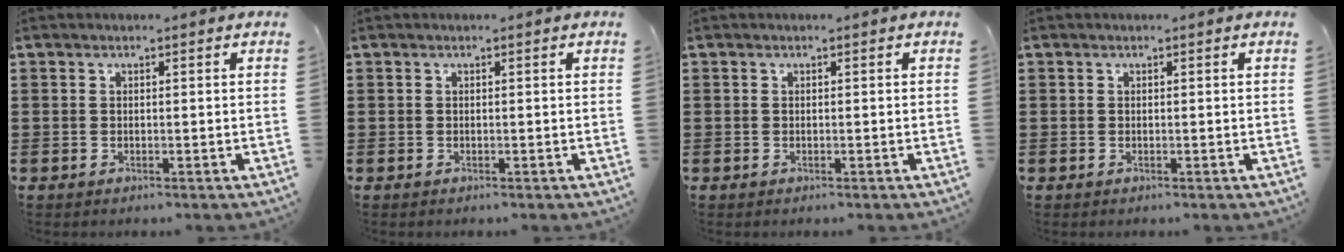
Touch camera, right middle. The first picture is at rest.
{"total": 0.0}
{"total": 0.0}
{"total": 0.0}